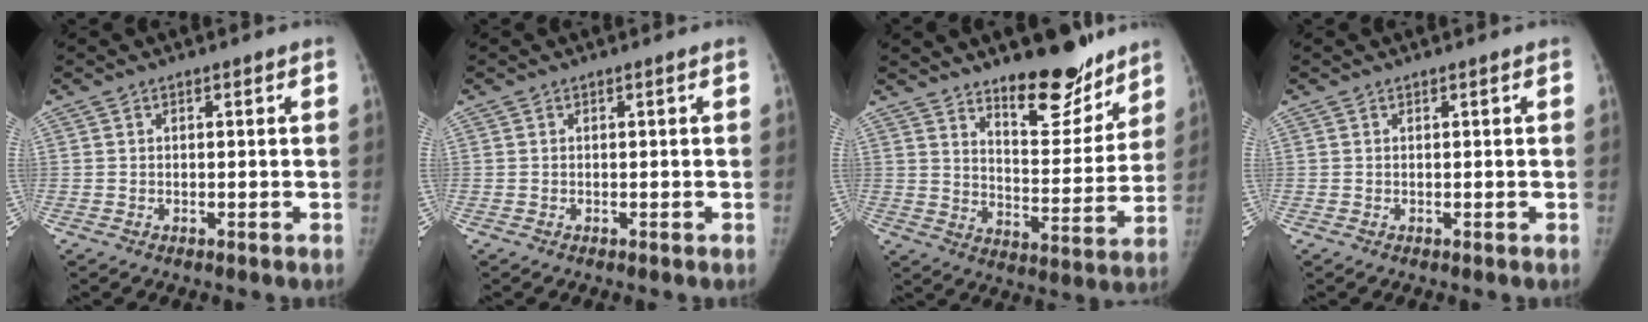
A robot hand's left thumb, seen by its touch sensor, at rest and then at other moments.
{"total": 0.0}
{"total": 15.3, "force": [11.6, 5.6, 8.3], "torque": [-0.069, -0.096, 0.179]}
{"total": 0.0}